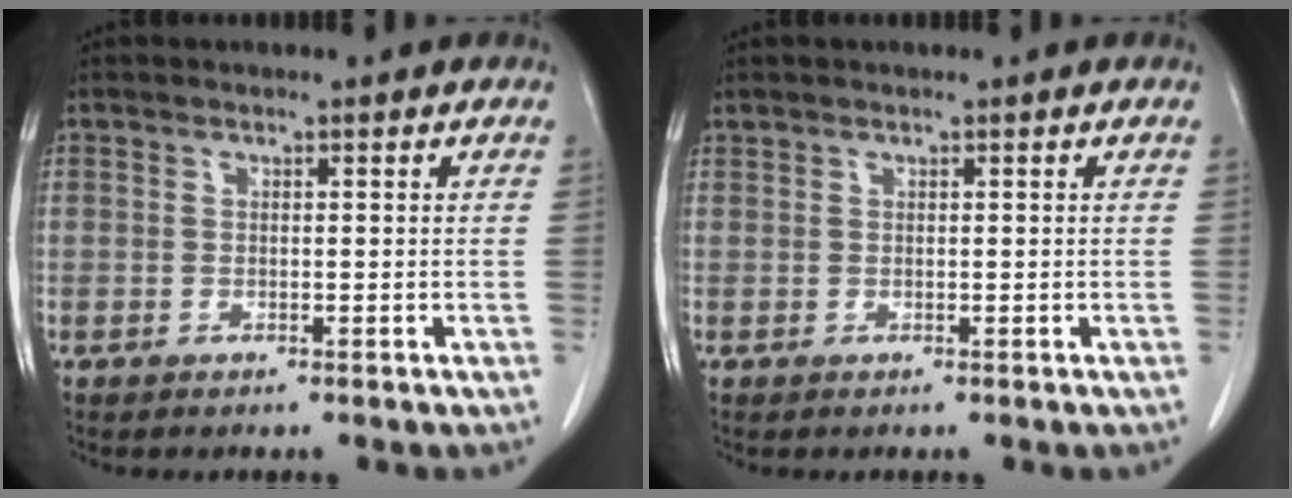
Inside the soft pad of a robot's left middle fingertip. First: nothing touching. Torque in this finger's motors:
{"motor_torque": [0.46, -0.97, -0.05, -0.01]}